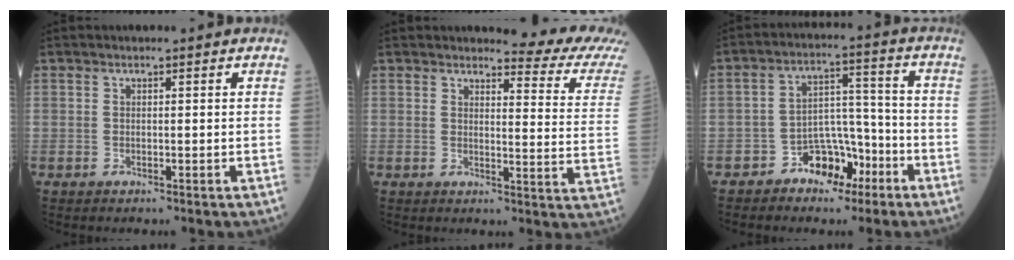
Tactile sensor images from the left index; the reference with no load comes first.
{"total": 10.1, "force": [9.9, -0.6, 2.1], "torque": [-0.019, -0.080, 0.095]}
{"total": 7.2, "force": [-4.6, 4.3, 3.4], "torque": [-0.058, 0.028, -0.077]}